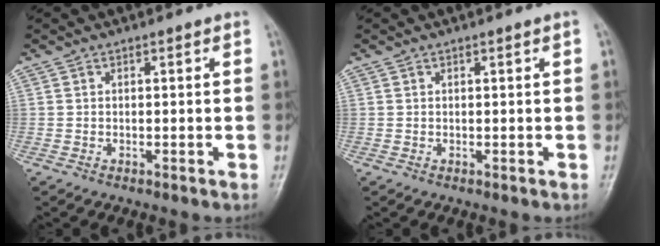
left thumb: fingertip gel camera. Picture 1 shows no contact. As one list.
[{"total": 0.7, "force": [0.4, -0.1, 0.6], "torque": [-0.012, 0.002, 0.007]}]